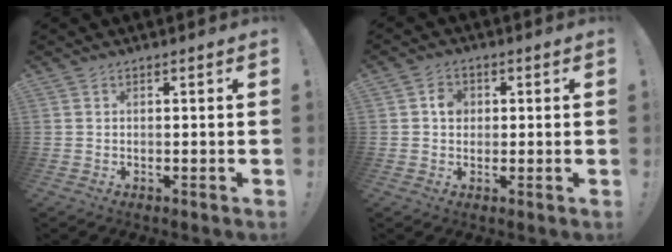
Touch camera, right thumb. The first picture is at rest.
{"total": 4.4, "force": [0.3, 3.7, 2.4], "torque": [-0.029, 0.005, 0.002]}